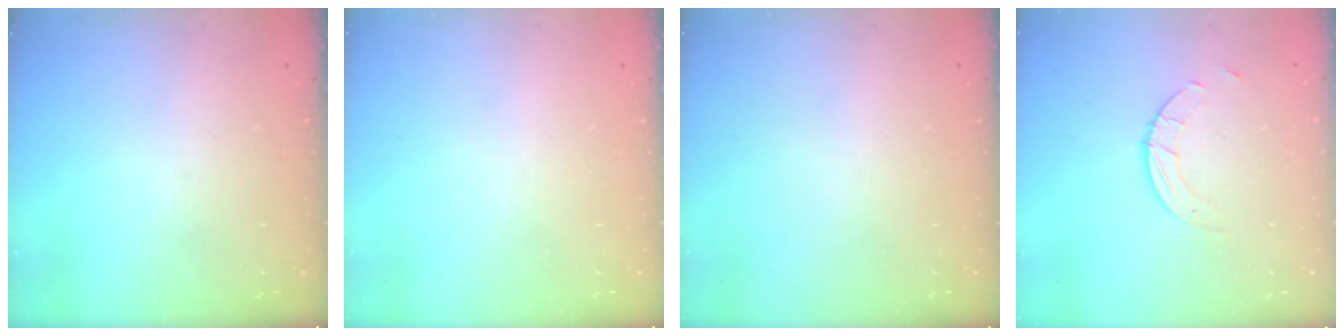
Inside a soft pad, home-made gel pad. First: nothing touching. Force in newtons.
{"total": 0.0}
{"total": 0.0}
{"total": 2.7, "press": 2.7, "slide": 0.3}